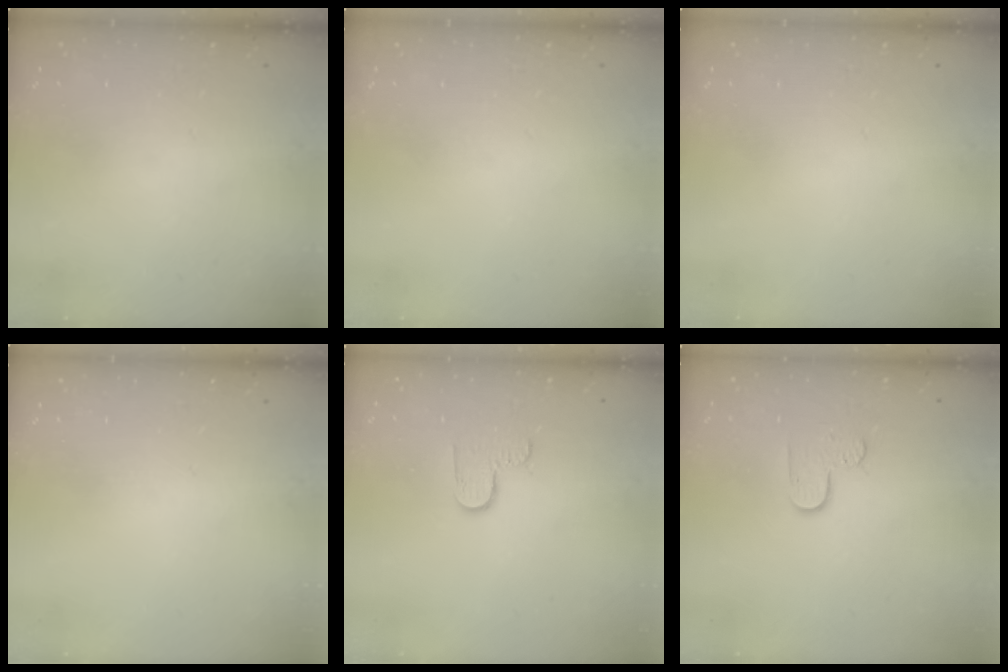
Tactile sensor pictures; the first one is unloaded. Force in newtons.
{"total": 0.0}
{"total": 0.0}
{"total": 0.0}
{"total": 5.1, "press": 5.0, "slide": 0.5}
{"total": 5.5, "press": 5.5, "slide": 0.4}